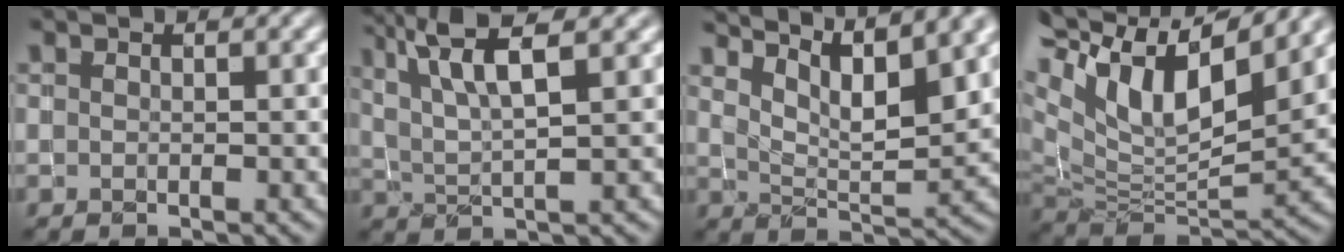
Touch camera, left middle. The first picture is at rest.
{"total": 6.5, "force": [3.3, 1.4, 5.4], "torque": [-0.090, 0.012, 0.058]}
{"total": 9.2, "force": [6.6, 2.2, 6.1], "torque": [-0.089, 0.017, 0.080]}
{"total": 11.8, "force": [5.7, 5.4, 8.8], "torque": [-0.176, 0.020, 0.104]}